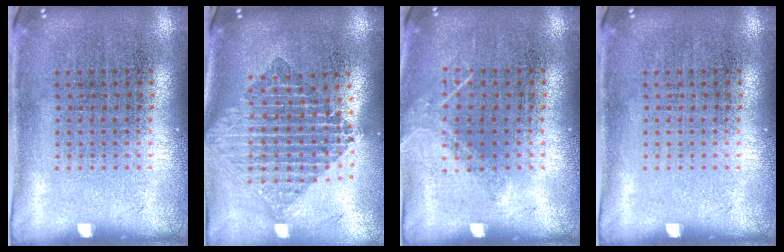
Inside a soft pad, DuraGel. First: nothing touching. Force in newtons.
{"total": 2.2, "press": 1.6, "slide": 1.4}
{"total": 1.0, "press": 0.9, "slide": 0.3}
{"total": 0.0}